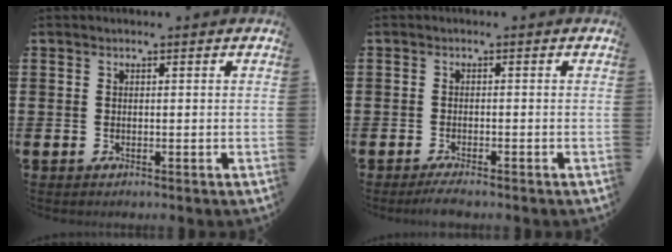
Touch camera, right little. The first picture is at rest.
{"total": 1.4, "force": [-1.1, 0.1, 0.9], "torque": [-0.016, -0.001, -0.021]}